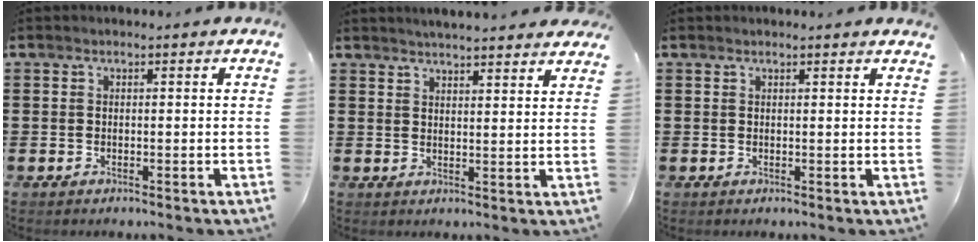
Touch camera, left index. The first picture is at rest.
{"total": 3.2, "force": [3.1, -0.3, 0.2], "torque": [-0.014, -0.012, 0.056]}
{"total": 0.9, "force": [0.8, -0.1, 0.4], "torque": [-0.008, -0.002, 0.017]}